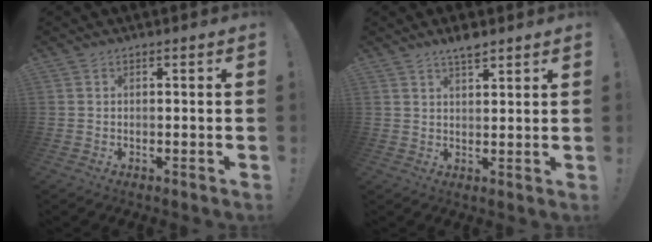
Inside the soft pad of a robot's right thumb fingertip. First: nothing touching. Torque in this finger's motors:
{"motor_torque": [-0.57, 0.63, 0.53, 0.38, 0.04]}